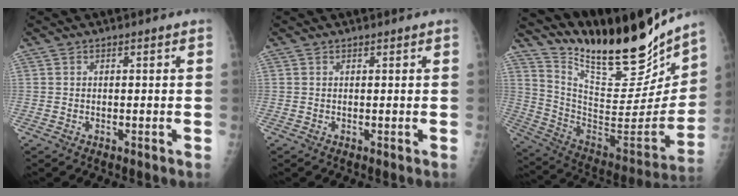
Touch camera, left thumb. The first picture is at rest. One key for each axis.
{"total": 0.0}
{"total": 27.9, "fx": 22.8, "fy": 7.3, "fz": 14.4, "tx": -0.205, "ty": -0.107, "tz": 0.359}